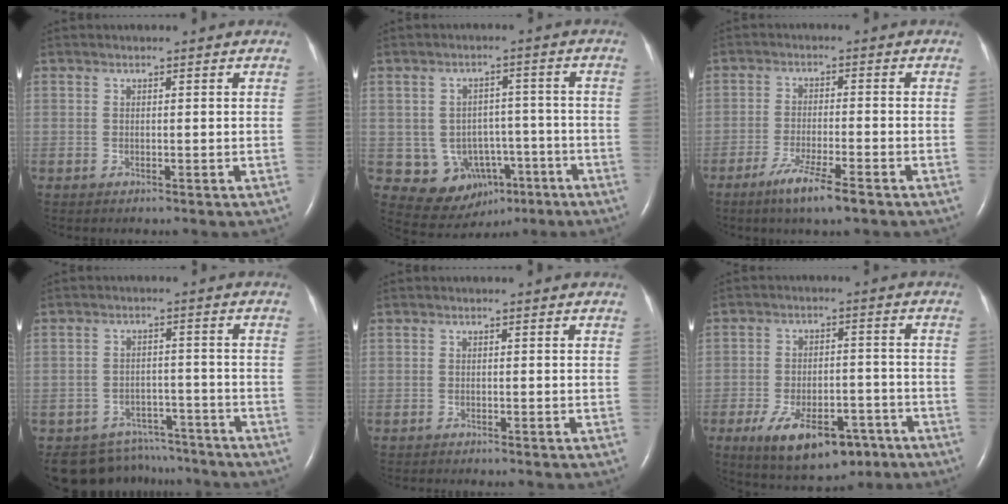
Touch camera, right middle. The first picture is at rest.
{"total": 9.3, "force": [-3.5, 7.8, 3.6], "torque": [-0.049, 0.027, -0.033]}
{"total": 6.7, "force": [-4.3, 0.4, 5.1], "torque": [-0.100, -0.014, -0.076]}
{"total": 10.3, "force": [-9.4, 4.2, 0.3], "torque": [-0.006, 0.018, -0.126]}
{"total": 2.6, "force": [-2.3, 0.1, 1.0], "torque": [-0.018, -0.004, -0.030]}
{"total": 13.1, "force": [-7.6, 6.1, 8.6], "torque": [-0.138, -0.001, -0.110]}